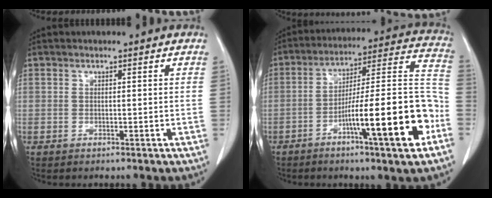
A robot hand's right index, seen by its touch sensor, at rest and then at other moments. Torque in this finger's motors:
{"motor_torque": [1.94, -0.20, 0.54, 0.16]}